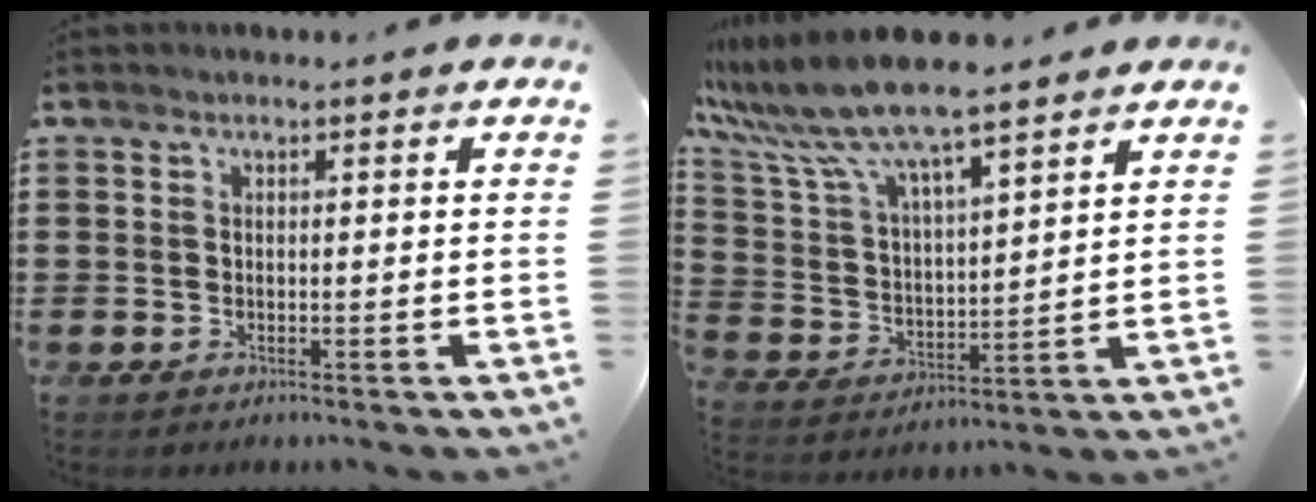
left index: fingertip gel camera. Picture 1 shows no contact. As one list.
[{"total": 9.6, "force": [8.4, 1.0, 4.5], "torque": [-0.130, -0.046, 0.141]}]